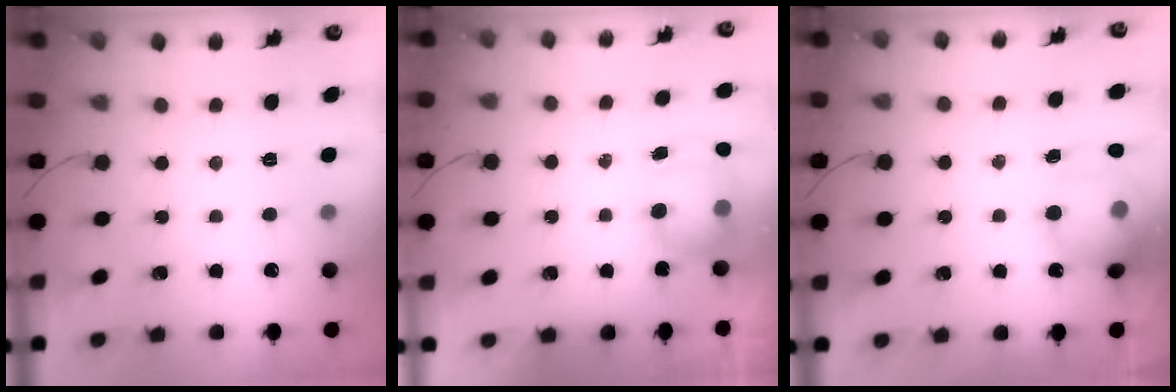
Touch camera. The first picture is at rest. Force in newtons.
{"total": 8.9, "press": 8.4, "slide": 3.0}
{"total": 17.6, "press": 17.4, "slide": 2.7}